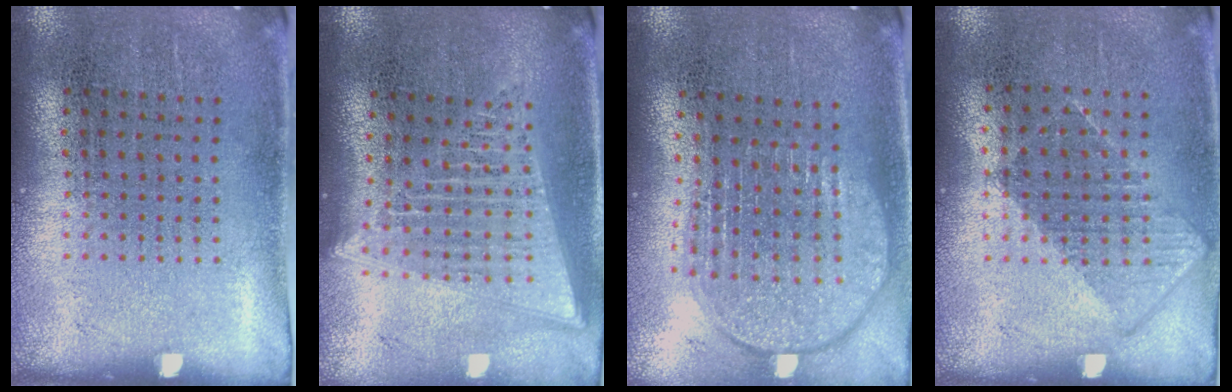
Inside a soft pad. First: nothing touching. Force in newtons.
{"total": 2.0, "press": 1.7, "slide": 1.0}
{"total": 1.9, "press": 1.6, "slide": 1.0}
{"total": 0.9, "press": 0.7, "slide": 0.4}